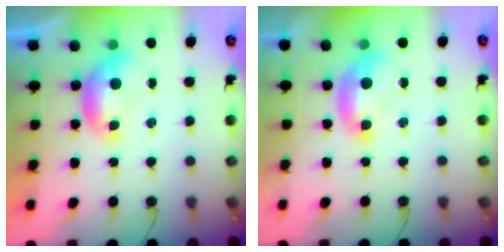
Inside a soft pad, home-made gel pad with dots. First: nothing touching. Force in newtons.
{"total": 1.6, "press": 1.5, "slide": 0.6}